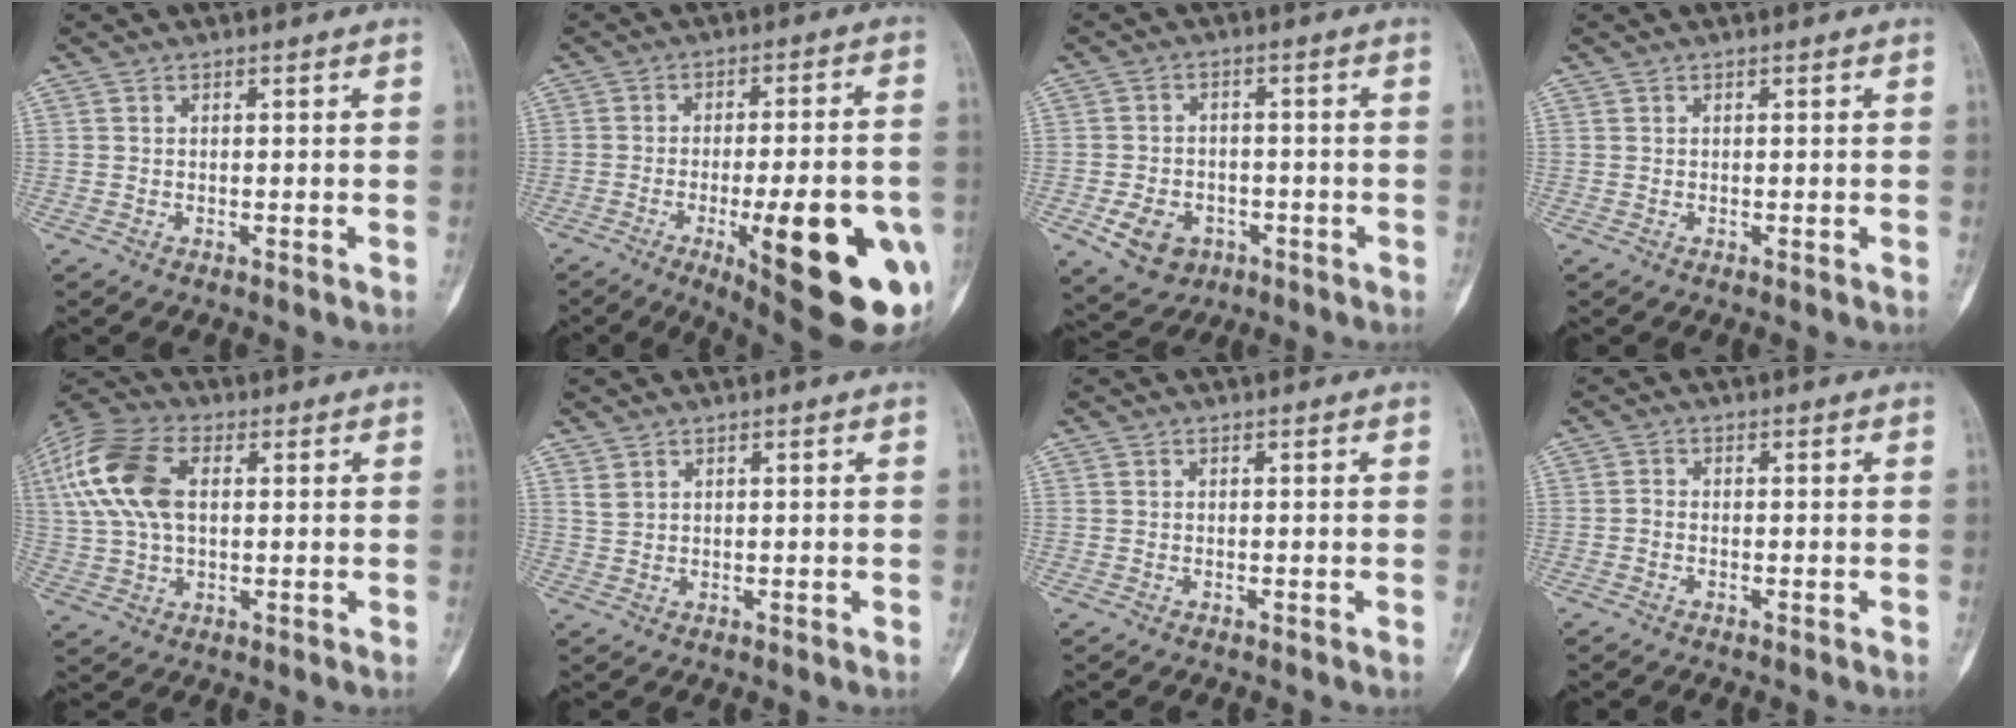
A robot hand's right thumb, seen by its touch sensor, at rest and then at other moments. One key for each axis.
{"total": 23.9, "fx": -7.8, "fy": 6.5, "fz": 21.6, "tx": -0.233, "ty": 0.001, "tz": -0.089}
{"total": 7.8, "fx": -3.2, "fy": 6.0, "fz": 3.9, "tx": -0.055, "ty": 0.021, "tz": -0.043}
{"total": 0.0}
{"total": 16.8, "fx": 3.7, "fy": 9.9, "fz": 13.1, "tx": -0.292, "ty": 0.016, "tz": 0.063}
{"total": 1.6, "fx": 1.2, "fy": 0.8, "fz": 0.6, "tx": -0.010, "ty": -0.002, "tz": 0.029}
{"total": 0.0}
{"total": 0.9, "fx": -0.4, "fy": 0.6, "fz": 0.5, "tx": -0.008, "ty": 0.001, "tz": -0.013}